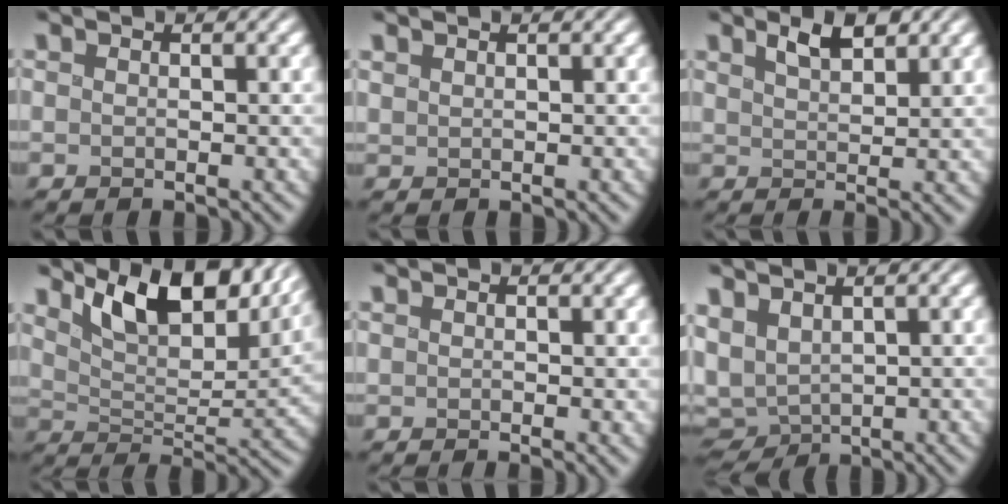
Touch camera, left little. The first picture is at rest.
{"total": 0.6, "force": [0.5, 0.2, 0.0], "torque": [-0.002, 0.002, 0.015]}
{"total": 2.4, "force": [1.5, 0.8, 1.7], "torque": [-0.024, -0.004, 0.027]}
{"total": 10.5, "force": [6.7, 4.2, 6.8], "torque": [-0.112, 0.000, 0.119]}
{"total": 0.8, "force": [0.1, 0.2, 0.7], "torque": [-0.009, -0.003, 0.003]}
{"total": 4.2, "force": [1.3, 2.6, 3.0], "torque": [-0.068, 0.007, 0.022]}